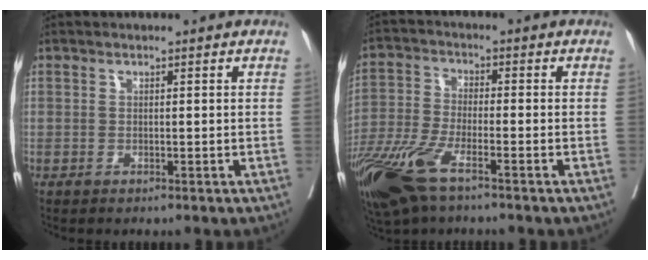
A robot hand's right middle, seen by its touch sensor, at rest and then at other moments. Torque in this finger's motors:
{"motor_torque": [1.24, -0.90, 0.47, 0.21]}